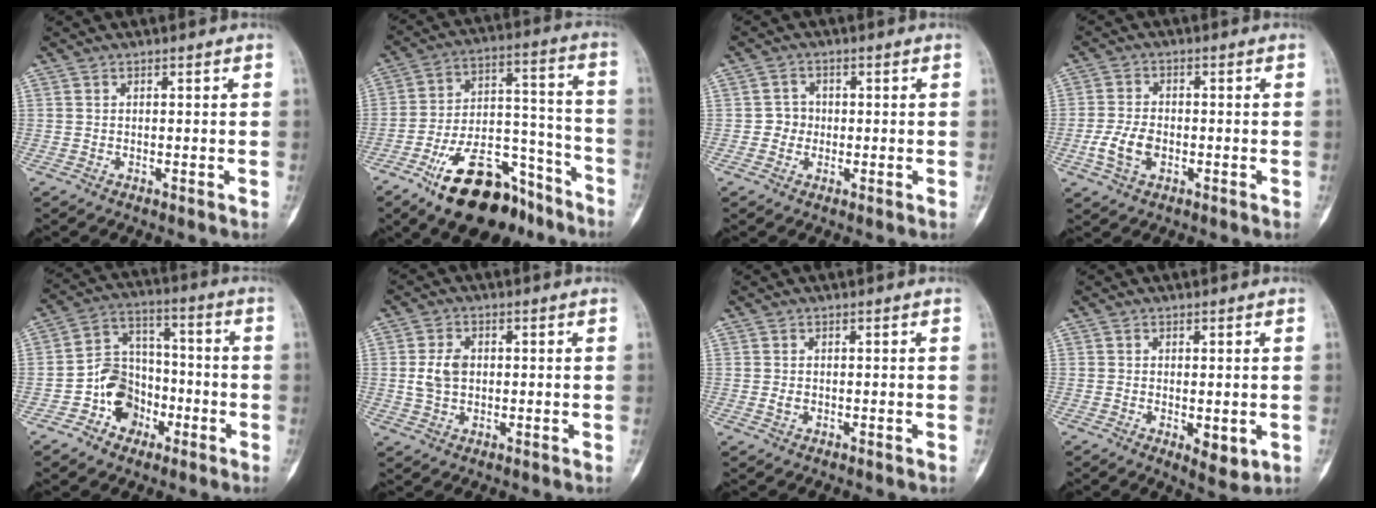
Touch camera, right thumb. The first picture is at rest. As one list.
[{"total": 21.1, "force": [-14.2, 9.9, 12.2], "torque": [-0.182, 0.097, -0.230]}, {"total": 2.9, "force": [-0.4, 2.8, 0.7], "torque": [0.010, 0.010, -0.013]}, {"total": 6.0, "force": [-1.8, 3.8, 4.3], "torque": [-0.089, 0.010, -0.035]}, {"total": 11.1, "force": [-4.6, 9.0, 4.5], "torque": [-0.037, 0.058, -0.084]}, {"total": 5.2, "force": [0.4, 3.7, 3.6], "torque": [-0.065, 0.004, 0.008]}, {"total": 1.2, "force": [-0.1, 0.9, 0.8], "torque": [-0.015, 0.000, -0.001]}, {"total": 4.6, "force": [-1.0, 2.1, 4.0], "torque": [-0.053, -0.013, -0.008]}]